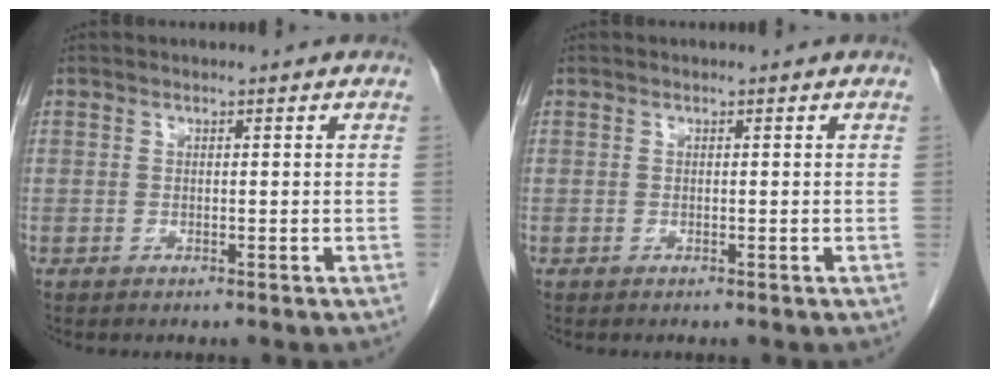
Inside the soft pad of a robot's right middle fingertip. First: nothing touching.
{"total": 0.0}